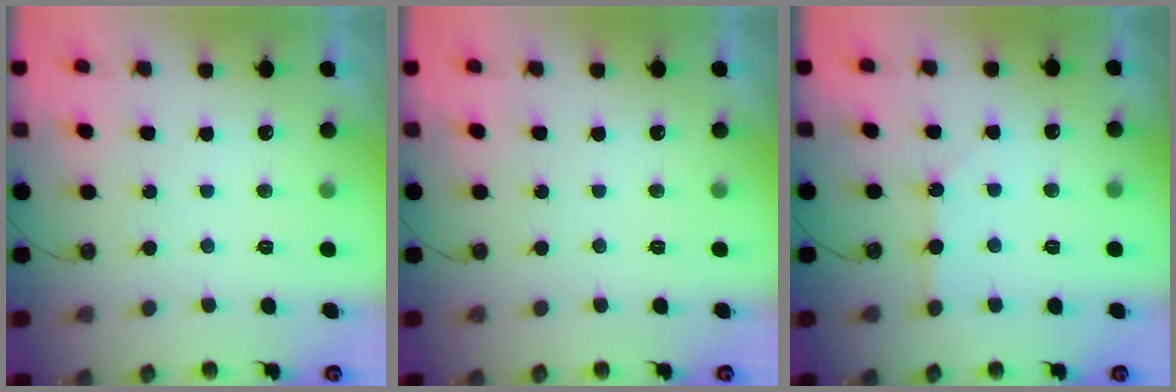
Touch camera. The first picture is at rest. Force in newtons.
{"total": 0.0}
{"total": 2.7, "press": 2.7, "slide": 0.3}